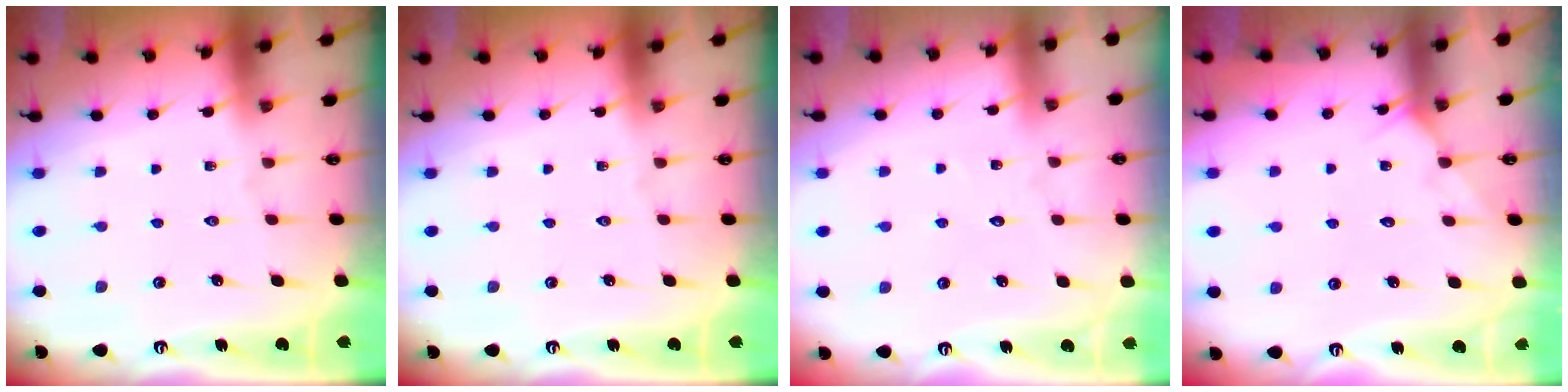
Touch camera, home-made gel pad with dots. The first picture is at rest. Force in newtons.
{"total": 0.0}
{"total": 2.2, "press": 2.2, "slide": 0.2}
{"total": 4.2, "press": 4.2, "slide": 0.4}